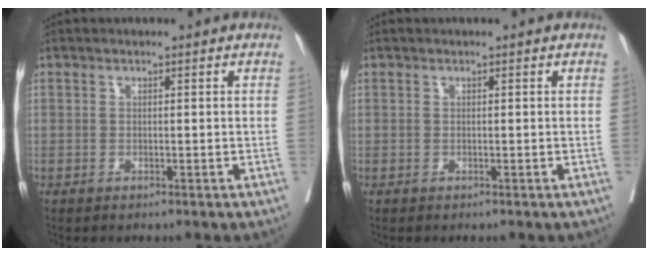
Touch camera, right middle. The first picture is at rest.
{"total": 0.0}